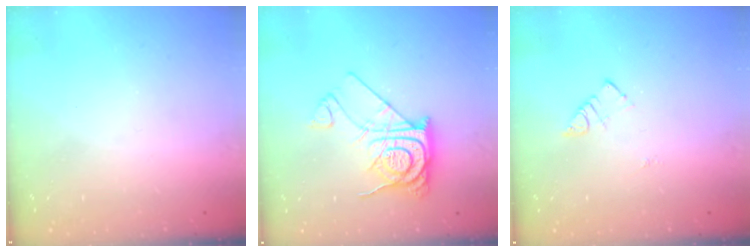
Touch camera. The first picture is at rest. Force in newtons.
{"total": 12.7, "press": 12.7, "slide": 1.2}
{"total": 3.9, "press": 3.8, "slide": 0.4}